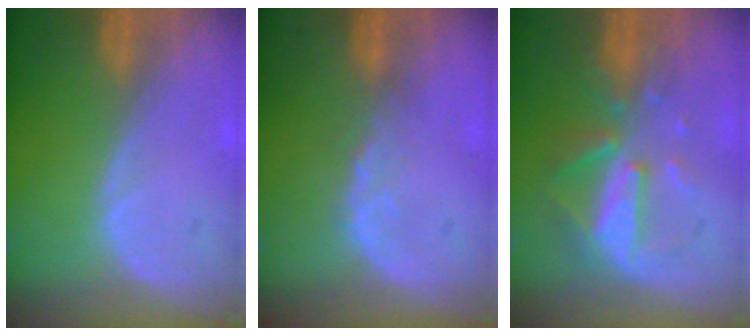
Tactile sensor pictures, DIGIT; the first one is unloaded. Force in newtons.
{"total": 2.6, "press": 2.1, "slide": 1.5}
{"total": 8.1, "press": 7.5, "slide": 3.3}